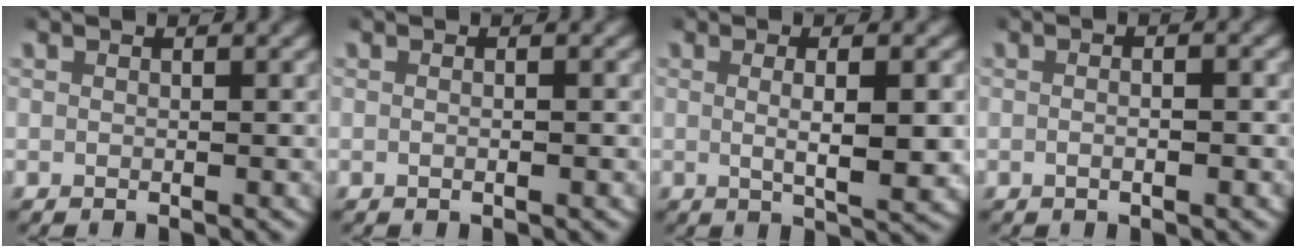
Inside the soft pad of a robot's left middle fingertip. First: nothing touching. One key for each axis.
{"total": 0.5, "fx": -0.3, "fy": -0.1, "fz": 0.4, "tx": -0.010, "ty": -0.002, "tz": -0.005}
{"total": 3.8, "fx": 0.4, "fy": 0.5, "fz": 3.7, "tx": -0.060, "ty": -0.007, "tz": 0.011}
{"total": 1.2, "fx": -0.5, "fy": 0.1, "fz": 1.1, "tx": -0.019, "ty": 0.002, "tz": -0.010}